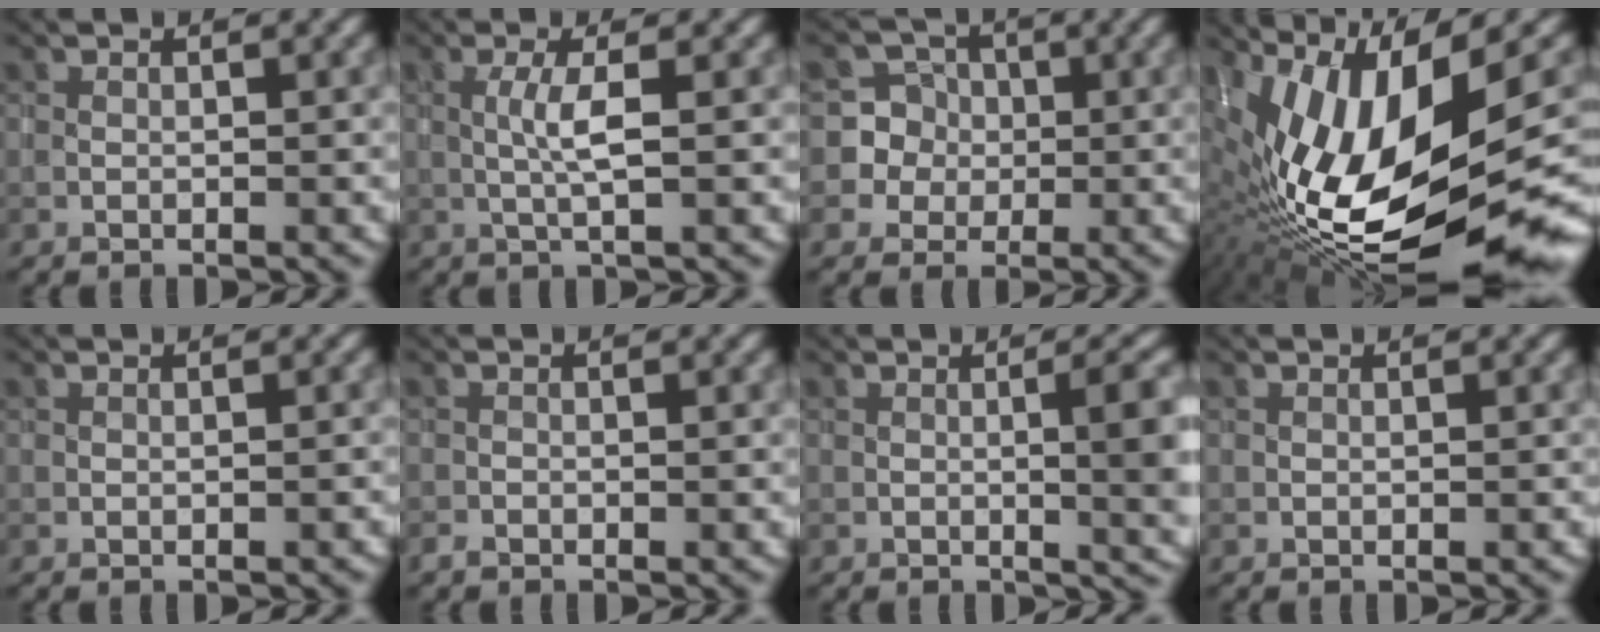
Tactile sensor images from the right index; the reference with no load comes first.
{"total": 2.2, "force": [0.3, 0.0, 2.2], "torque": [-0.050, 0.003, 0.004]}
{"total": 5.4, "force": [-0.1, 5.4, 0.4], "torque": [0.007, 0.018, -0.011]}
{"total": 16.9, "force": [-1.6, 5.2, 16.0], "torque": [-0.283, -0.018, -0.017]}
{"total": 0.5, "force": [-0.4, 0.2, 0.2], "torque": [-0.005, -0.001, -0.004]}
{"total": 0.9, "force": [-0.8, 0.4, 0.1], "torque": [0.000, -0.001, -0.017]}
{"total": 5.7, "force": [-0.3, 1.8, 5.5], "torque": [-0.067, -0.005, 0.001]}
{"total": 0.0}